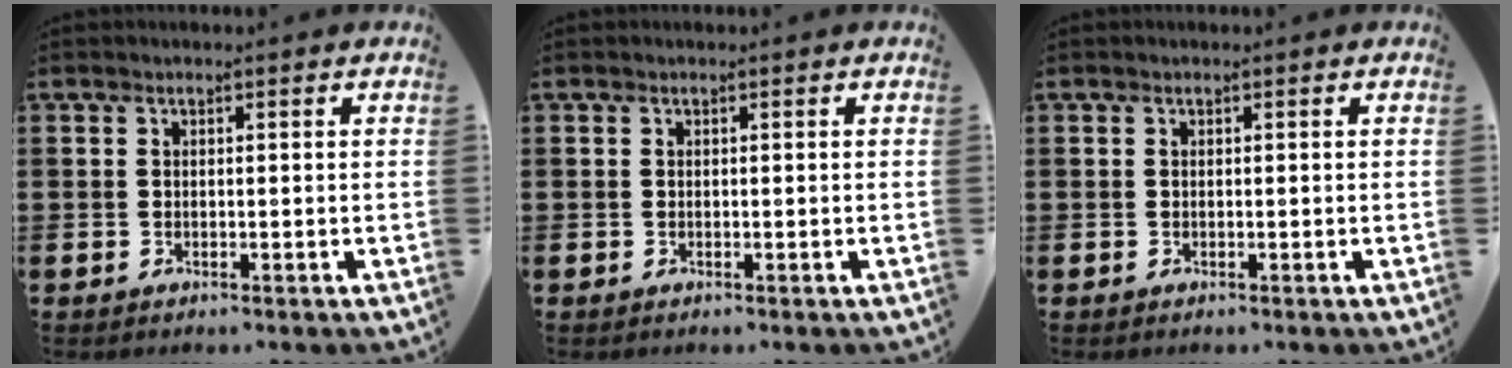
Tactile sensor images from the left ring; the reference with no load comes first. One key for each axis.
{"total": 0.0}
{"total": 0.0}